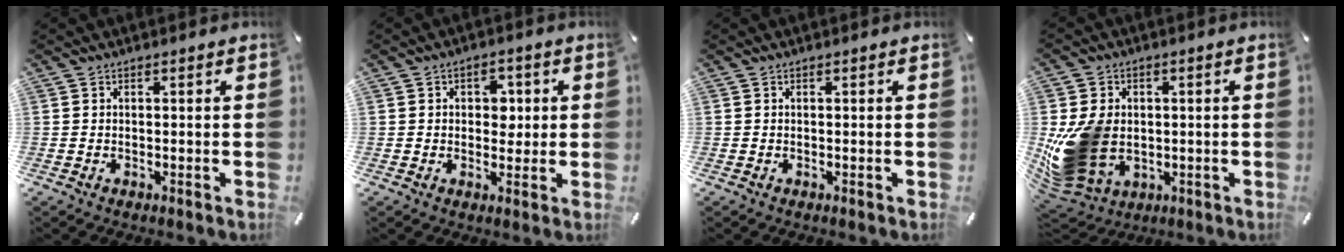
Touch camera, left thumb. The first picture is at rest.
{"total": 4.4, "force": [0.2, 3.3, 2.8], "torque": [-0.025, -0.003, -0.007]}
{"total": 0.0}
{"total": 15.3, "force": [-1.4, 12.1, 9.2], "torque": [-0.197, -0.003, -0.024]}